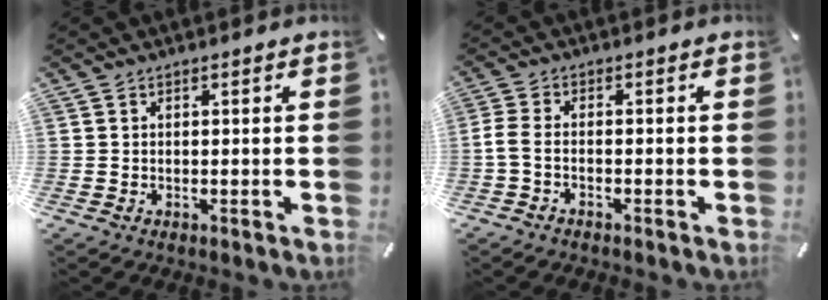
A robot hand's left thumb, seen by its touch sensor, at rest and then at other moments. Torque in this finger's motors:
{"motor_torque": [0.36, 0.93, 0.24, 0.22, 0.10]}